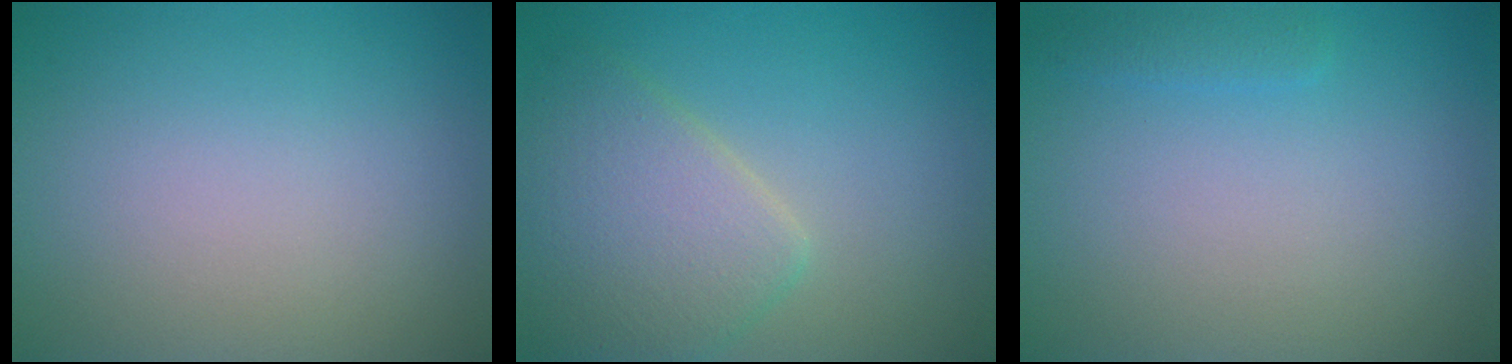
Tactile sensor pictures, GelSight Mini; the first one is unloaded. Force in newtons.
{"total": 6.2, "press": 6.2, "slide": 0.1}
{"total": 0.9, "press": 0.9, "slide": 0.0}